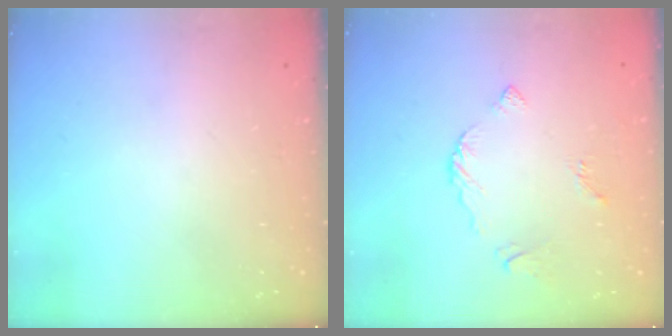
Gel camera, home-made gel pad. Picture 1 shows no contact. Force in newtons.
{"total": 4.1, "press": 4.1, "slide": 0.2}